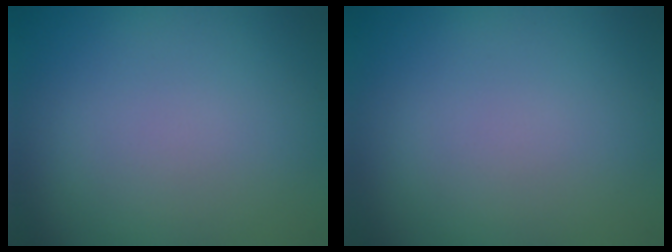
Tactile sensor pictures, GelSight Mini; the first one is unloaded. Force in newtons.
{"total": 0.0}